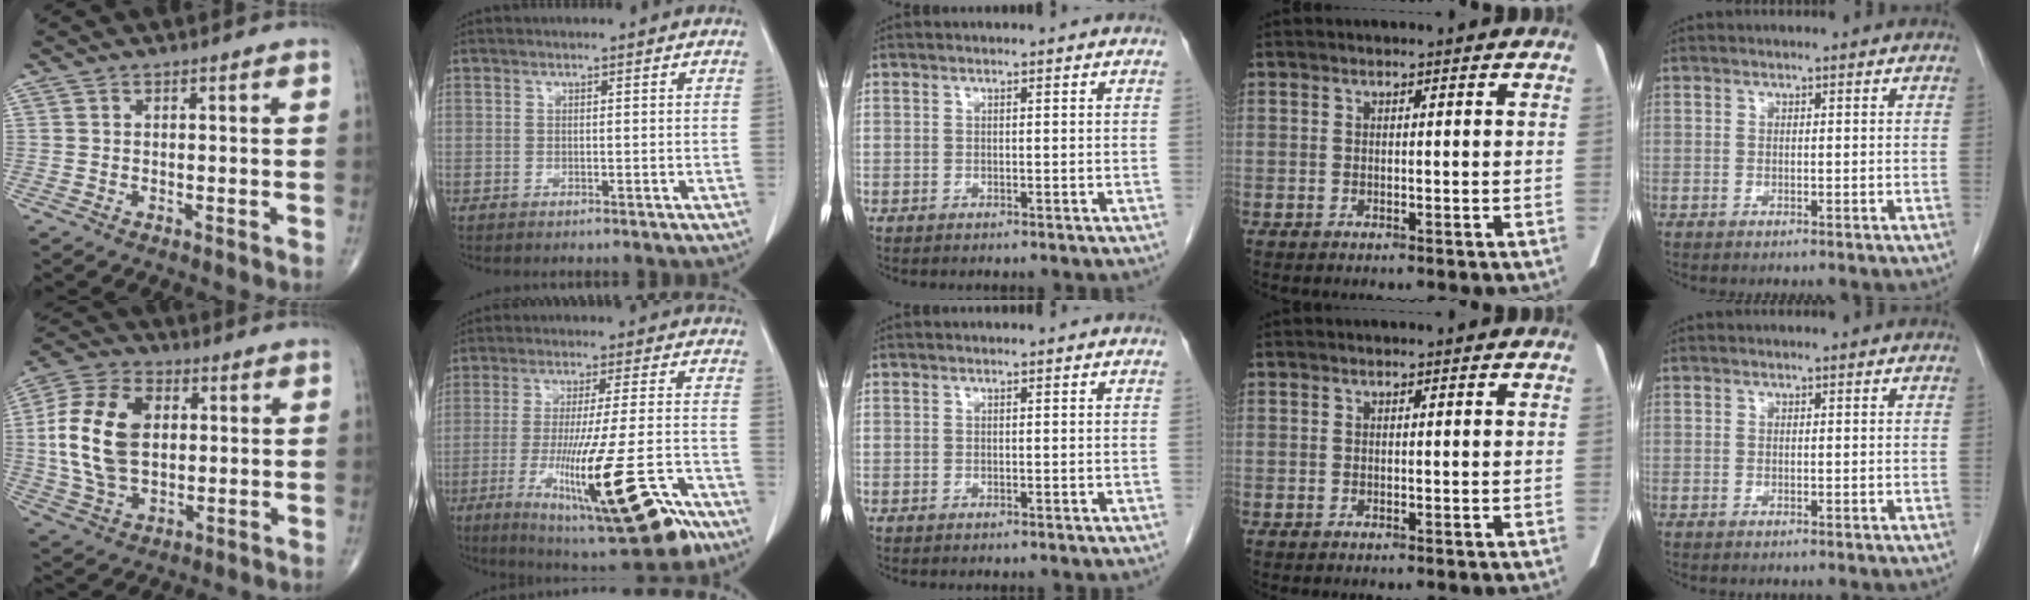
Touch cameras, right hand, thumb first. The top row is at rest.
{"thumb": {"total": 17.0, "force": [1.8, 10.9, 12.9], "torque": [-0.247, 0.008, 0.034]}, "index": {"total": 20.4, "force": [-10.2, 2.2, 17.5], "torque": [-0.253, -0.030, -0.157]}}